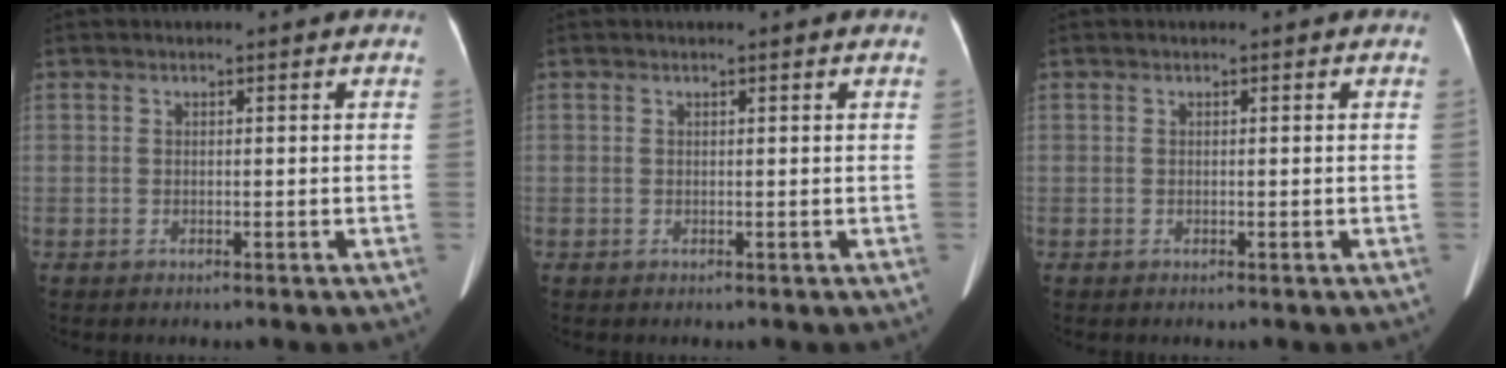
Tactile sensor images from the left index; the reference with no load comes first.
{"total": 0.6, "force": [0.6, 0.2, 0.2], "torque": [-0.006, -0.001, 0.002]}
{"total": 0.0}